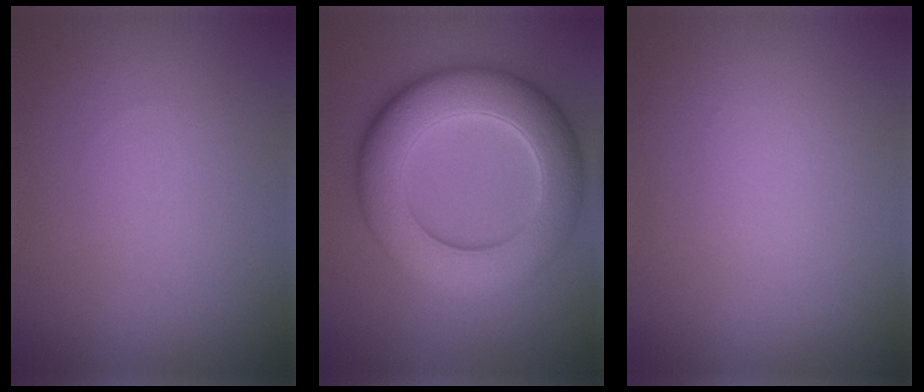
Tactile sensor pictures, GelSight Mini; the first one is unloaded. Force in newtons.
{"total": 9.1, "press": 9.1, "slide": 0.4}
{"total": 0.0}